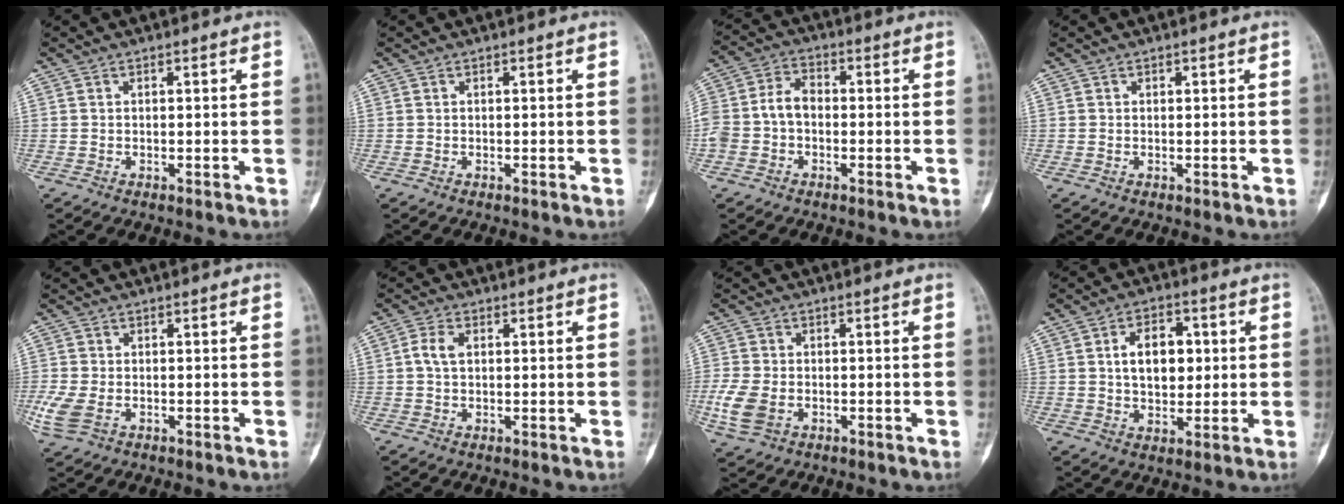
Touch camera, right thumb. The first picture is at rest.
{"total": 0.0}
{"total": 8.0, "force": [-1.2, 5.9, 5.3], "torque": [-0.105, 0.029, -0.032]}
{"total": 0.0}
{"total": 5.7, "force": [-1.8, 3.5, 4.0], "torque": [-0.109, -0.003, -0.034]}
{"total": 3.2, "force": [0.5, 2.0, 2.5], "torque": [-0.056, 0.006, 0.006]}
{"total": 7.1, "force": [-2.1, 4.8, 4.7], "torque": [-0.111, -0.001, -0.041]}
{"total": 9.6, "force": [1.5, 6.2, 7.2], "torque": [-0.089, 0.003, 0.026]}